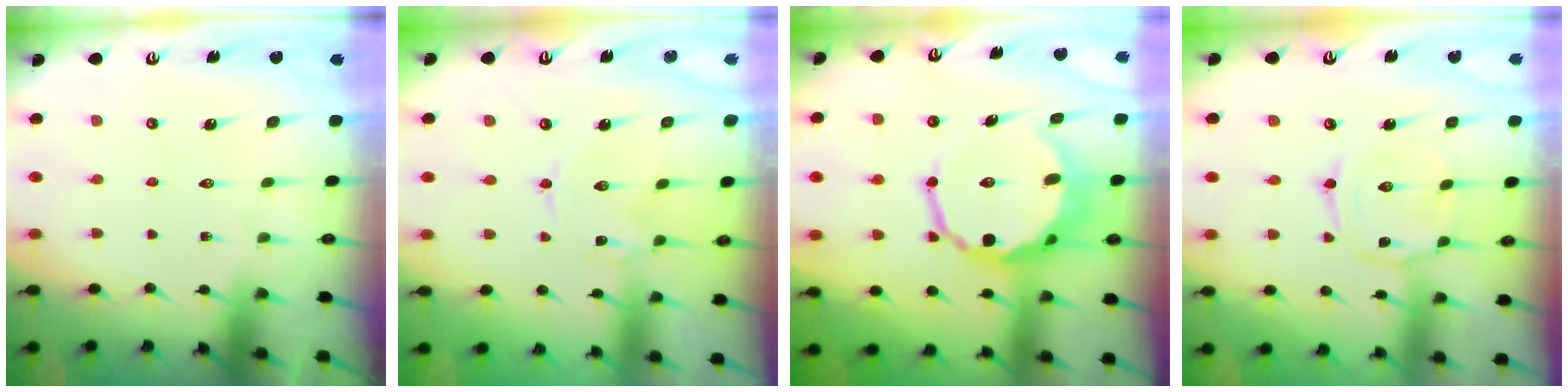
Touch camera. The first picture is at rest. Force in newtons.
{"total": 0.0}
{"total": 12.3, "press": 11.8, "slide": 3.5}
{"total": 3.4, "press": 3.3, "slide": 0.5}